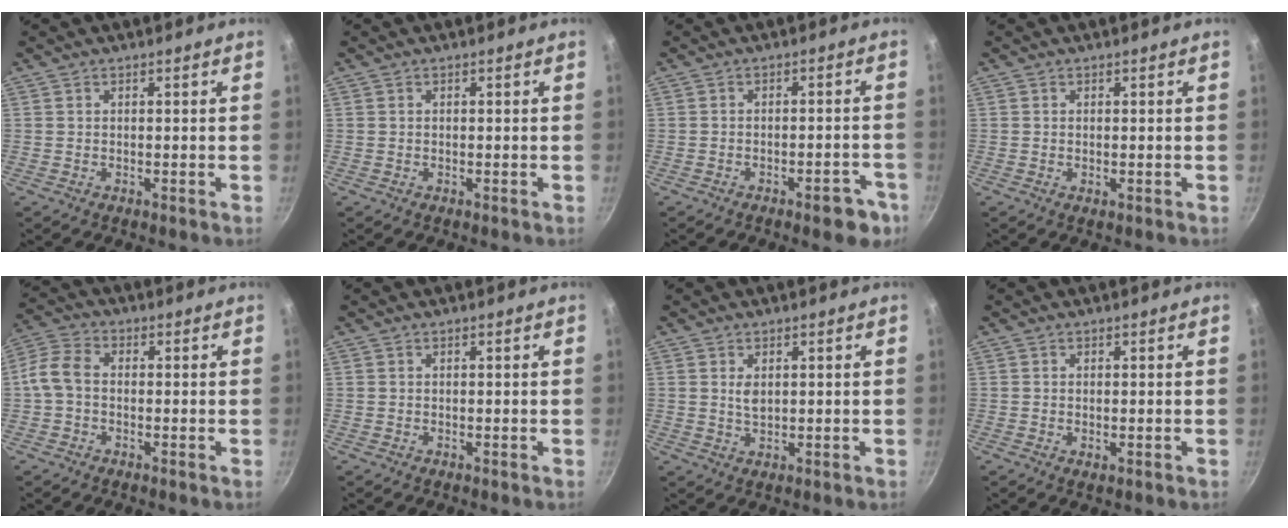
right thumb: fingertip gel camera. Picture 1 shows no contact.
{"total": 0.0}
{"total": 5.8, "force": [-3.6, 2.1, 4.0], "torque": [-0.036, 0.029, -0.042]}
{"total": 0.8, "force": [-0.1, 0.3, 0.7], "torque": [-0.014, -0.004, -0.001]}
{"total": 7.5, "force": [-0.5, 5.0, 5.5], "torque": [-0.112, 0.023, -0.022]}
{"total": 0.0}
{"total": 2.3, "force": [0.7, 1.3, 1.7], "torque": [-0.028, -0.009, 0.016]}
{"total": 1.1, "force": [-0.2, 0.5, 0.9], "torque": [-0.019, -0.005, -0.002]}